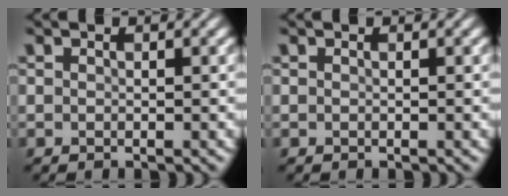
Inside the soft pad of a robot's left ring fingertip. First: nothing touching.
{"total": 0.0}